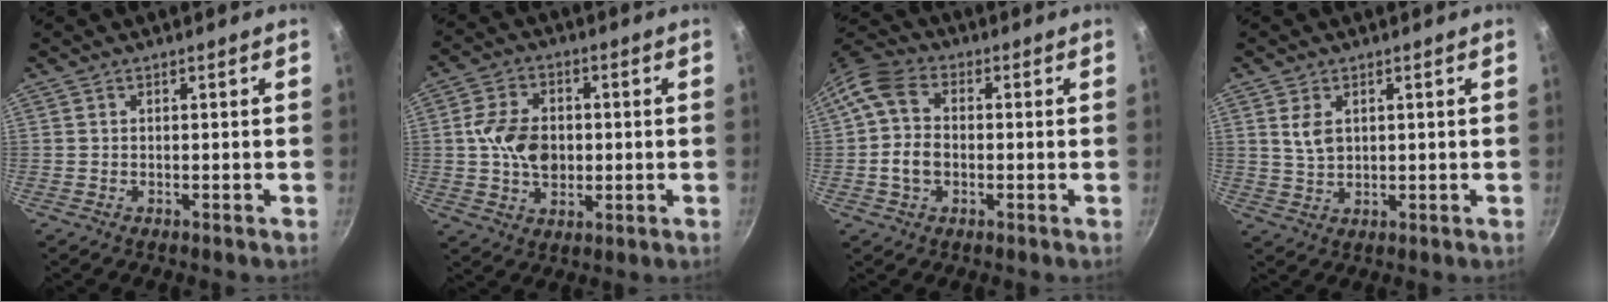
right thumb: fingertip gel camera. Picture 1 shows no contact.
{"total": 10.2, "force": [0.2, 7.4, 7.1], "torque": [-0.107, 0.006, 0.000]}
{"total": 9.2, "force": [-0.4, 6.8, 6.2], "torque": [-0.117, 0.019, -0.022]}
{"total": 4.4, "force": [1.5, 2.8, 3.0], "torque": [-0.050, -0.008, 0.033]}